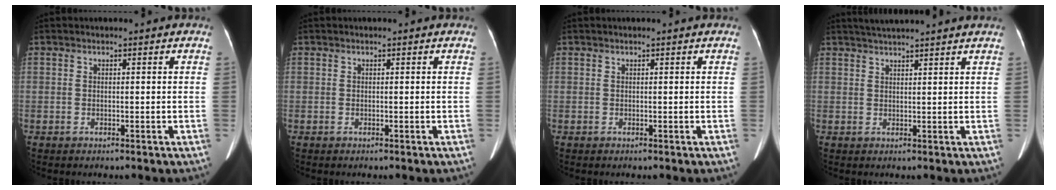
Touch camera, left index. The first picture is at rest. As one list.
[{"total": 0.0}, {"total": 0.0}, {"total": 7.2, "force": [6.4, -0.8, 3.1], "torque": [-0.048, 0.031, 0.088]}]